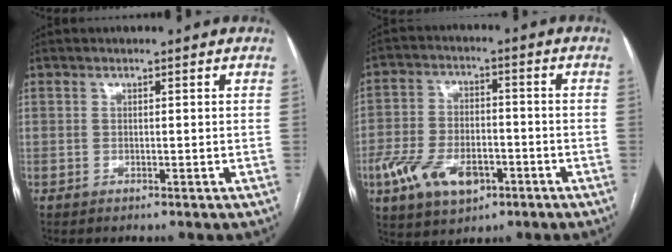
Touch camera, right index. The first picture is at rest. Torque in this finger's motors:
{"motor_torque": [1.43, -0.71, 0.64, 0.18]}